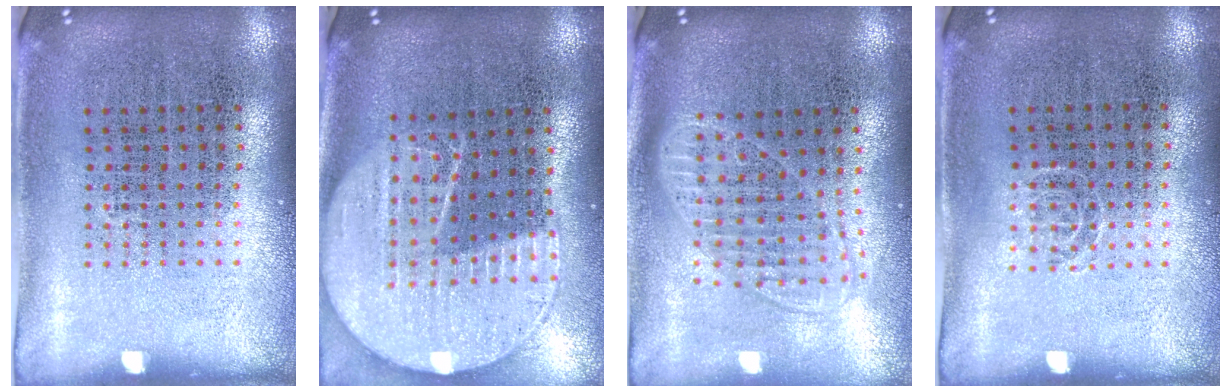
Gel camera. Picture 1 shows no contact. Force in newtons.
{"total": 2.2, "press": 1.9, "slide": 1.2}
{"total": 1.8, "press": 1.4, "slide": 1.0}
{"total": 0.6, "press": 0.4, "slide": 0.4}